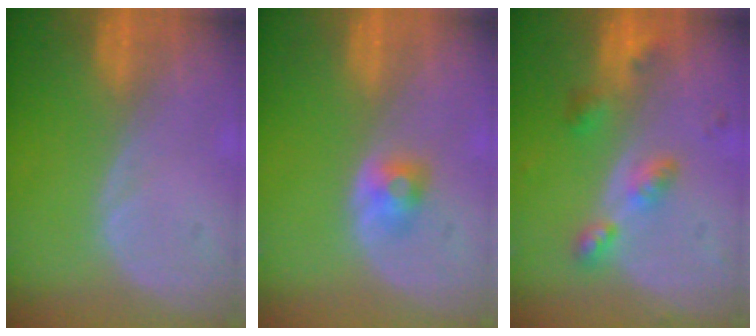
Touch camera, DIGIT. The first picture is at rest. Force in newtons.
{"total": 2.7, "press": 2.4, "slide": 1.1}
{"total": 5.3, "press": 5.1, "slide": 1.4}